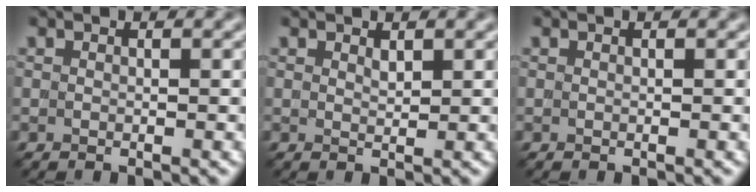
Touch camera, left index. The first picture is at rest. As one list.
[{"total": 0.7, "force": [0.6, 0.1, 0.2], "torque": [-0.005, -0.001, 0.013]}, {"total": 0.0}]